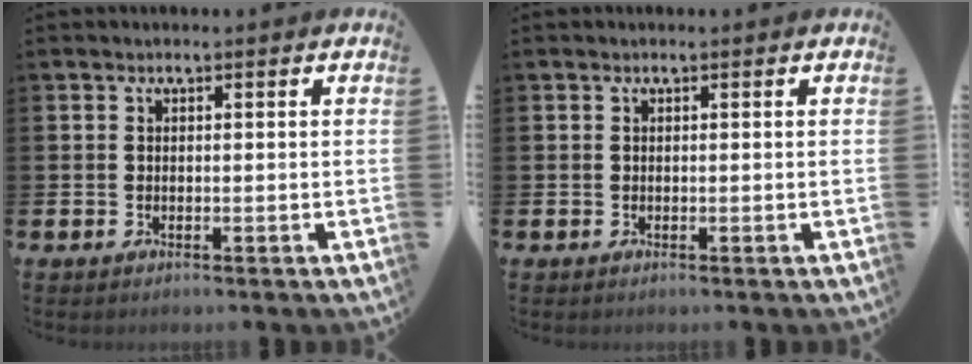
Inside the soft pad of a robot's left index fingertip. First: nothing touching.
{"total": 0.0}